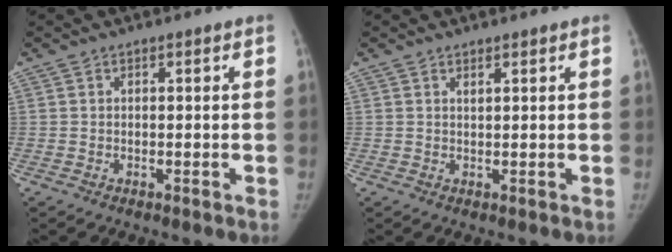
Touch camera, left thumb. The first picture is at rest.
{"total": 0.8, "force": [0.7, 0.1, 0.4], "torque": [-0.007, -0.006, 0.013]}